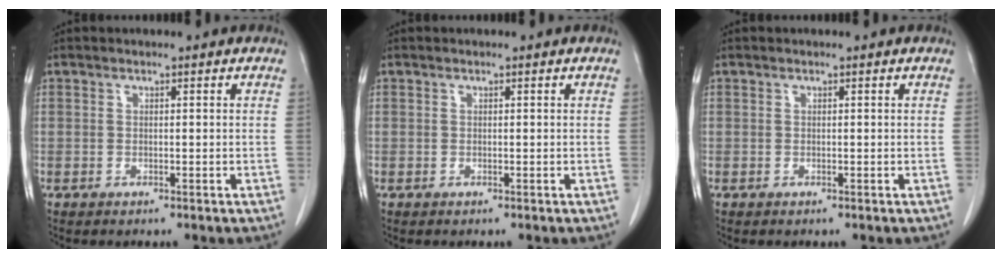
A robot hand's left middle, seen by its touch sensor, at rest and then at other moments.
{"total": 0.0}
{"total": 0.0}